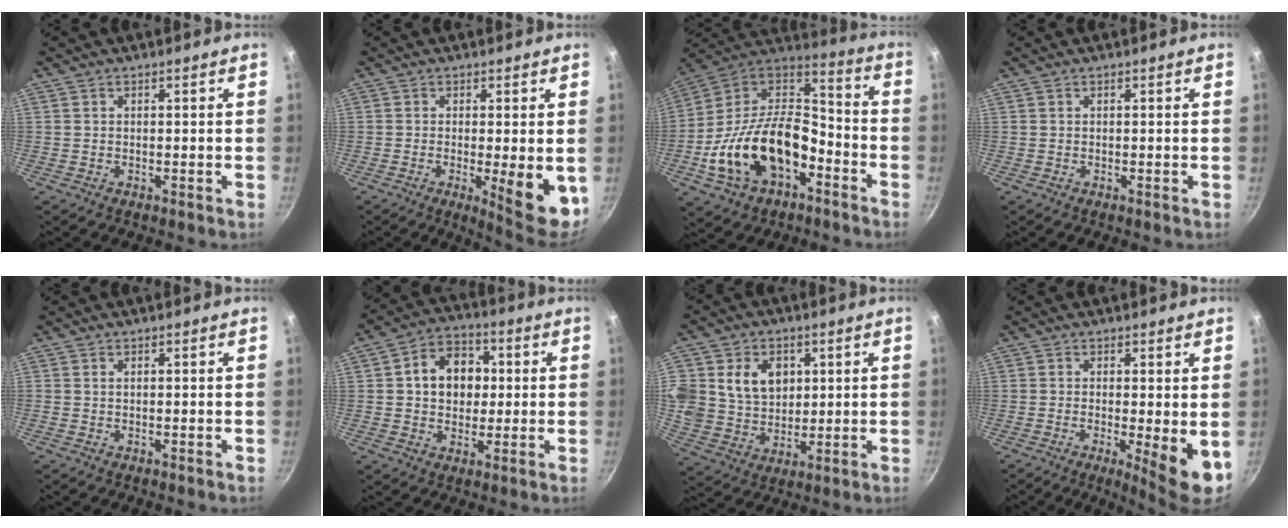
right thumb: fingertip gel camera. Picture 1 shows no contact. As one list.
[{"total": 9.0, "force": [-1.3, 2.0, 8.7], "torque": [-0.107, -0.013, -0.009]}, {"total": 23.9, "force": [-8.1, 14.5, 17.3], "torque": [-0.292, 0.069, -0.145]}, {"total": 0.0}, {"total": 0.5, "force": [0.2, 0.4, 0.3], "torque": [-0.006, 0.001, 0.003]}, {"total": 11.5, "force": [1.6, 9.1, 6.9], "torque": [-0.070, 0.014, 0.014]}, {"total": 13.7, "force": [3.5, 11.2, 7.1], "torque": [-0.118, -0.011, 0.067]}, {"total": 7.0, "force": [-0.9, 1.5, 6.8], "torque": [-0.092, -0.013, -0.006]}]